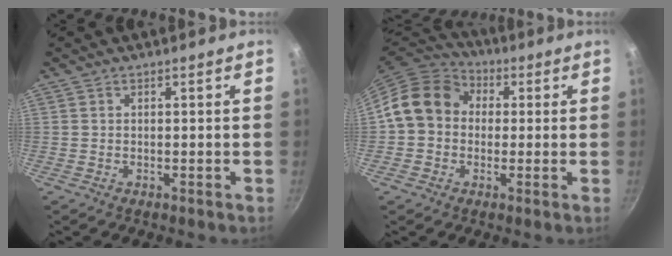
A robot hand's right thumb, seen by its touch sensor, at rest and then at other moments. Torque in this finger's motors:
{"motor_torque": [1.00, 1.84, 0.05, -0.06, 0.08]}